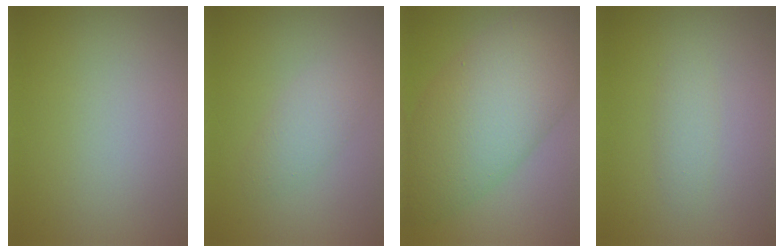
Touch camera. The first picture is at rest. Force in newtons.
{"total": 2.0, "press": 2.0, "slide": 0.0}
{"total": 10.8, "press": 10.8, "slide": 0.2}
{"total": 1.5, "press": 1.5, "slide": 0.1}